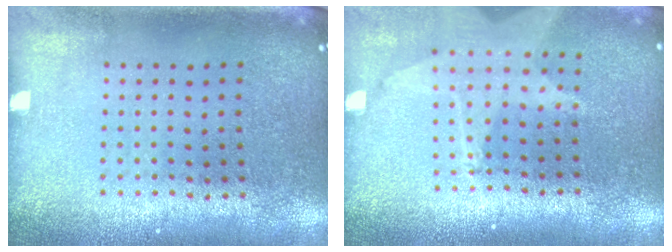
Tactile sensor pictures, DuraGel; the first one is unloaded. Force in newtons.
{"total": 2.0, "press": 1.6, "slide": 1.3}